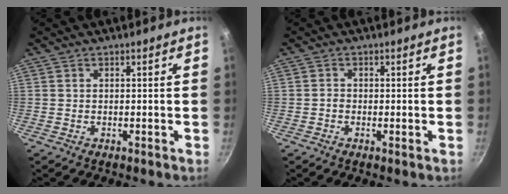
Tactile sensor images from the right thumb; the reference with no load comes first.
{"total": 1.0, "force": [-0.3, 0.6, 0.7], "torque": [-0.018, 0.004, -0.010]}